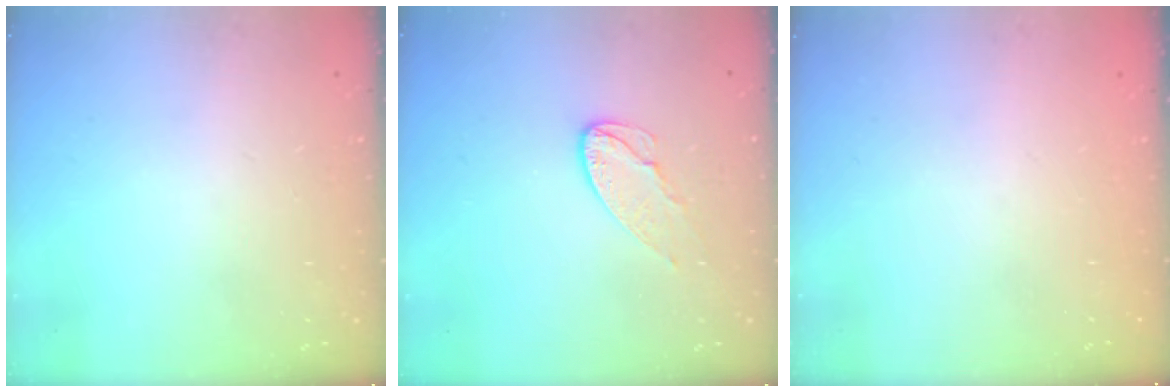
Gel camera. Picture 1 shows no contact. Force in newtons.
{"total": 7.6, "press": 7.6, "slide": 0.2}
{"total": 0.0}